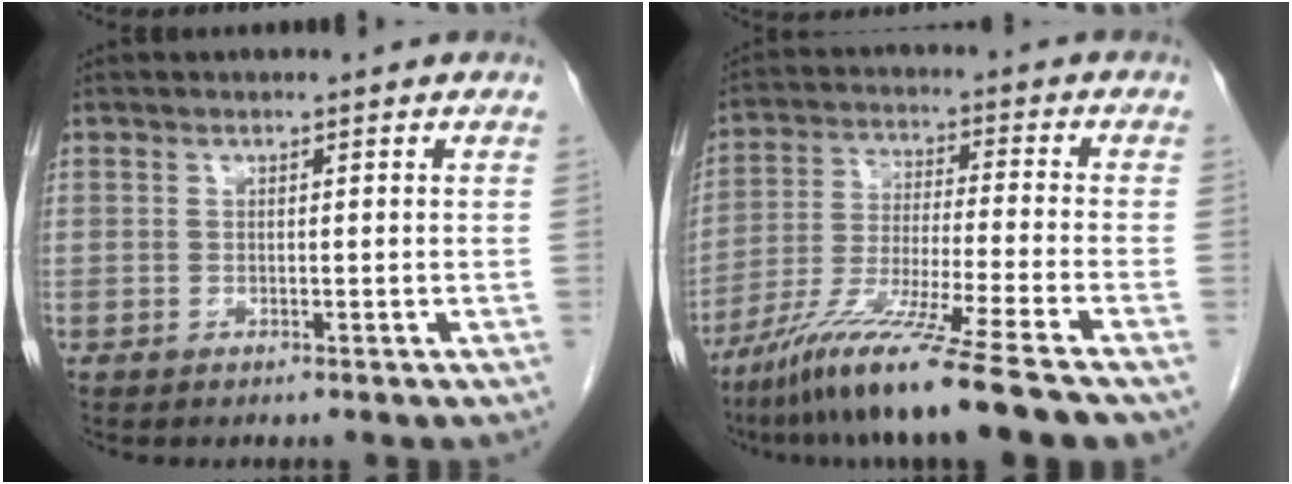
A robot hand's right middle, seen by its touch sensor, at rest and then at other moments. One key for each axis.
{"total": 13.5, "fx": -9.9, "fy": -1.9, "fz": 8.9, "tx": -0.168, "ty": -0.049, "tz": -0.176}